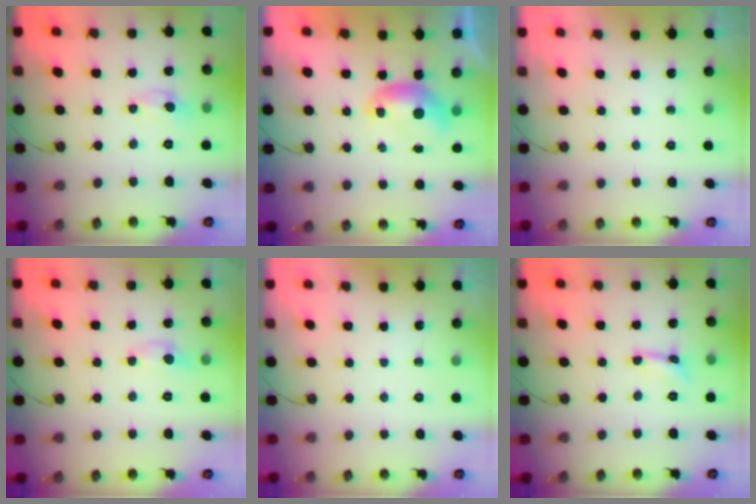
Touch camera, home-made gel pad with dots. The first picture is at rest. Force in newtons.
{"total": 0.0}
{"total": 0.0}
{"total": 1.9, "press": 1.8, "slide": 0.6}
{"total": 0.0}
{"total": 2.1, "press": 2.1, "slide": 0.5}